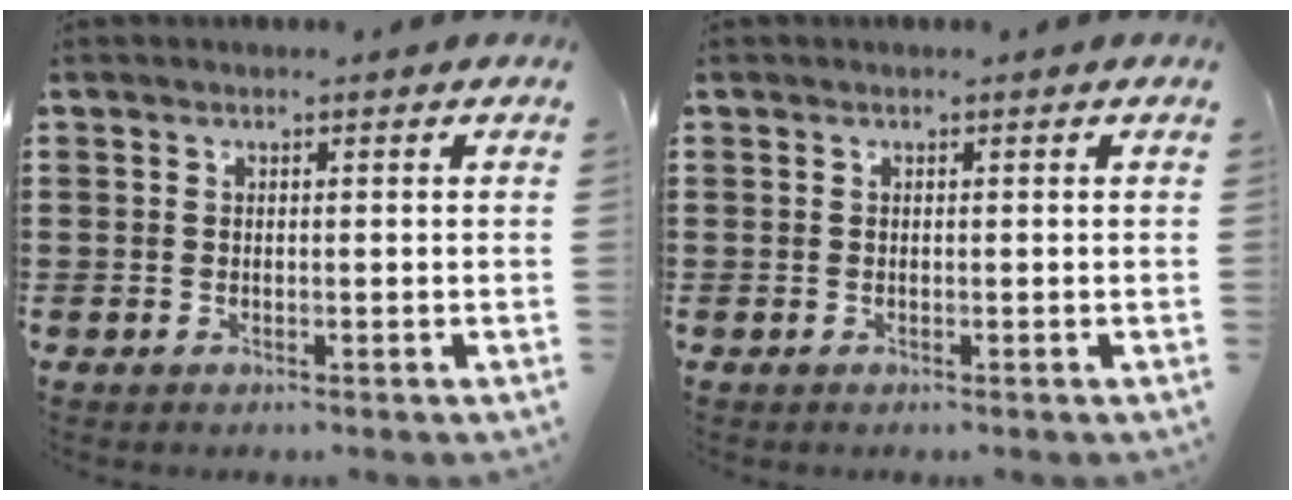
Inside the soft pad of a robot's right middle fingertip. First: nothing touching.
{"total": 0.0}